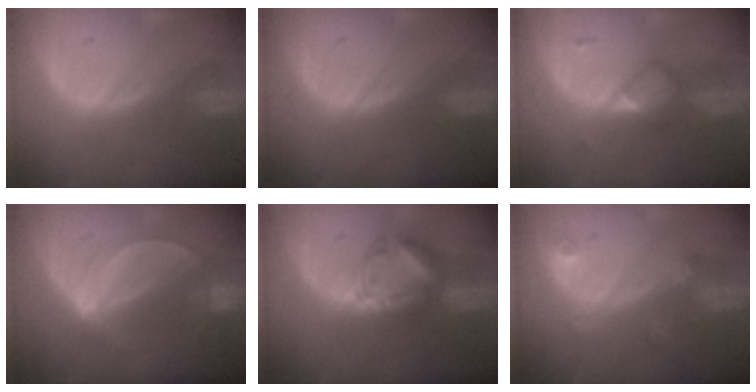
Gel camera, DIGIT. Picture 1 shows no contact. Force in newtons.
{"total": 0.0}
{"total": 4.8, "press": 4.2, "slide": 2.2}
{"total": 5.1, "press": 4.6, "slide": 2.1}
{"total": 6.3, "press": 6.3, "slide": 0.4}
{"total": 3.0, "press": 2.8, "slide": 1.1}